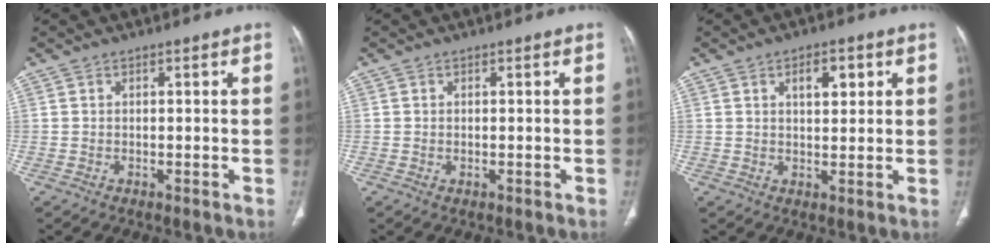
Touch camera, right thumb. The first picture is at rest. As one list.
[{"total": 0.5, "force": [-0.1, 0.2, 0.4], "torque": [-0.011, 0.000, 0.001]}, {"total": 5.0, "force": [2.1, 2.5, 3.8], "torque": [-0.045, -0.007, 0.031]}]